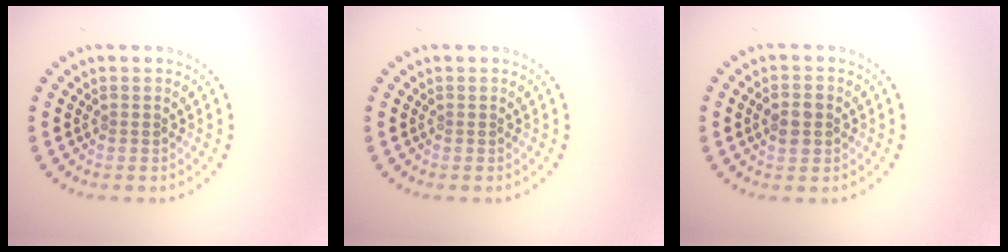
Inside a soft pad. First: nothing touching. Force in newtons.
{"total": 0.0}
{"total": 2.1, "press": 2.1, "slide": 0.1}